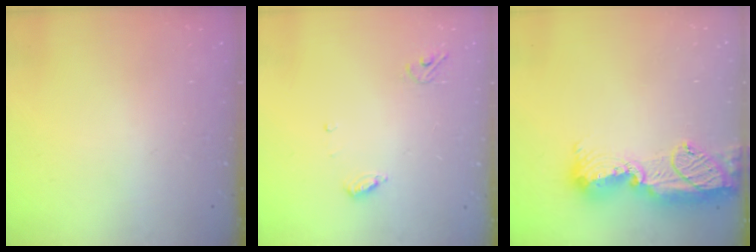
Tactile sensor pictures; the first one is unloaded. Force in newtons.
{"total": 3.6, "press": 3.6, "slide": 0.3}
{"total": 17.2, "press": 16.2, "slide": 5.8}